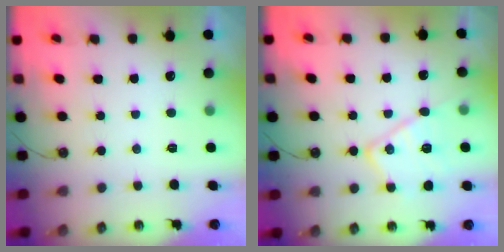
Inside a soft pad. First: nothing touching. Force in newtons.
{"total": 13.9, "press": 13.9, "slide": 1.2}